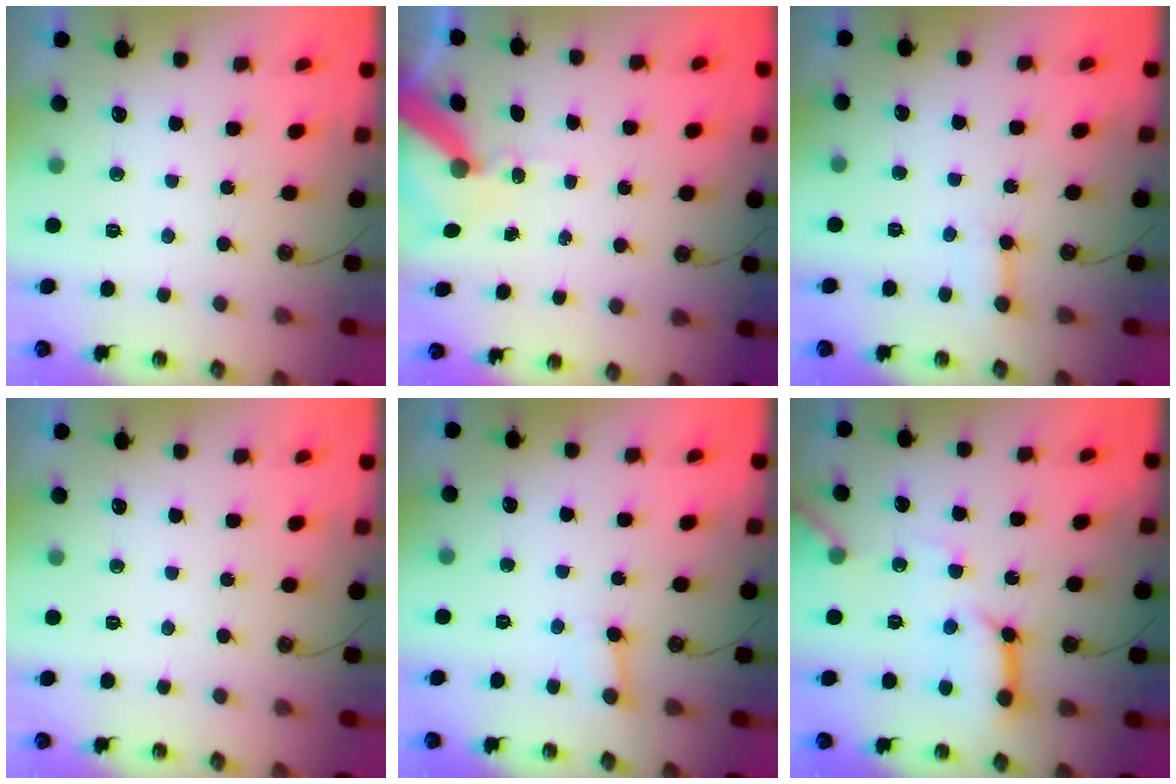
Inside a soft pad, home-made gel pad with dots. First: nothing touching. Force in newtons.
{"total": 10.2, "press": 10.1, "slide": 1.4}
{"total": 4.4, "press": 4.3, "slide": 0.5}
{"total": 0.0}
{"total": 2.0, "press": 2.0, "slide": 0.2}
{"total": 14.7, "press": 14.6, "slide": 1.6}